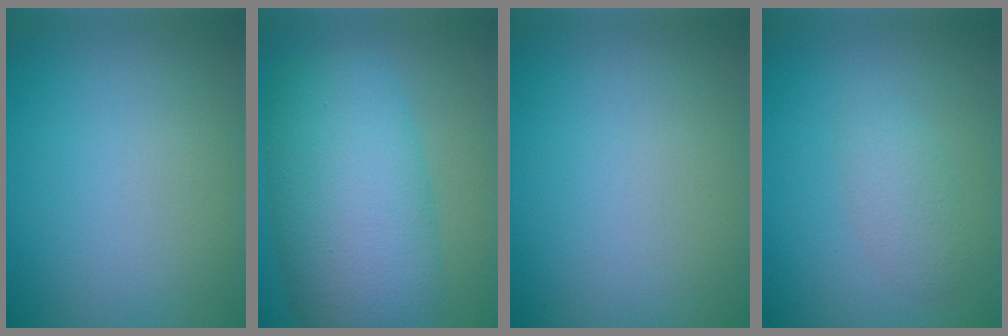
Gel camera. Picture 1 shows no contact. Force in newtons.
{"total": 11.3, "press": 11.2, "slide": 0.6}
{"total": 0.0}
{"total": 1.9, "press": 1.9, "slide": 0.1}